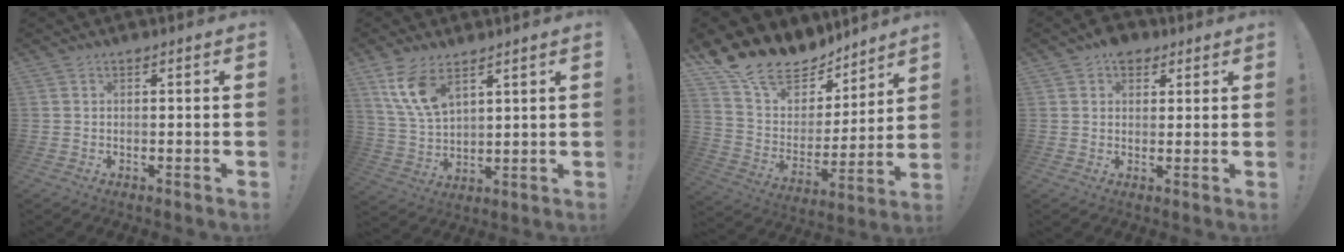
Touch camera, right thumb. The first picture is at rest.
{"total": 10.7, "force": [6.8, 4.7, 6.8], "torque": [-0.138, -0.026, 0.130]}
{"total": 16.2, "force": [12.8, 8.4, 5.3], "torque": [-0.105, -0.092, 0.241]}
{"total": 5.6, "force": [3.2, 4.2, 2.1], "torque": [-0.025, -0.008, 0.057]}